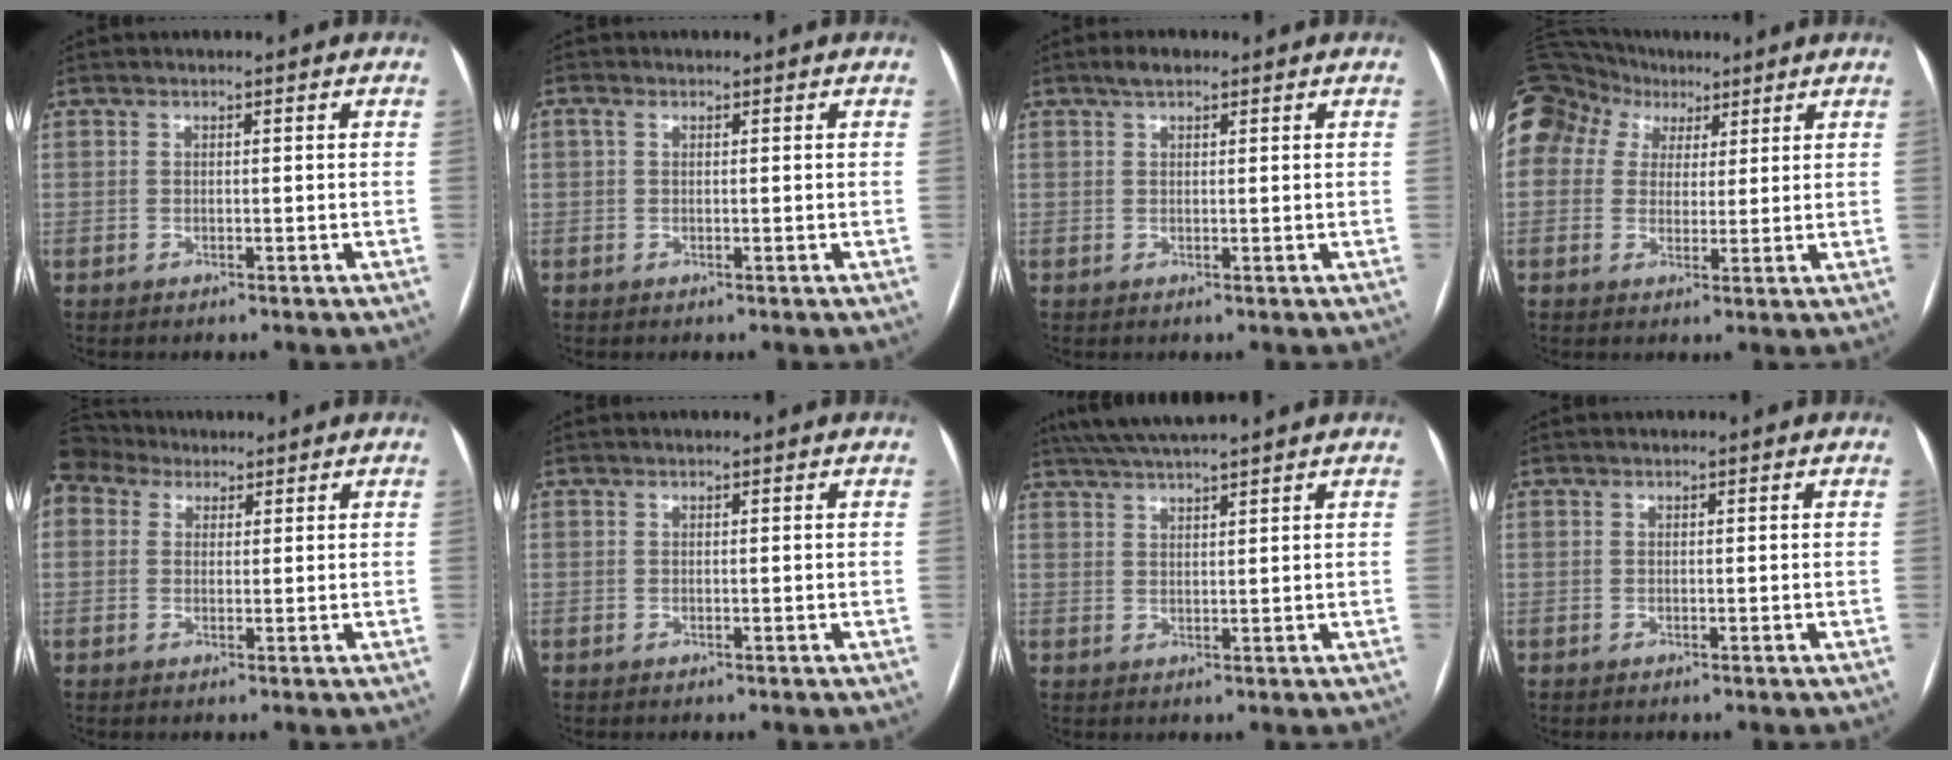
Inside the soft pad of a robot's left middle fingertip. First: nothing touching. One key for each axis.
{"total": 1.1, "fx": 0.4, "fy": 0.7, "fz": 0.8, "tx": -0.024, "ty": 0.015, "tz": 0.008}
{"total": 2.1, "fx": 1.5, "fy": 0.9, "fz": 1.2, "tx": -0.024, "ty": 0.012, "tz": 0.026}
{"total": 23.6, "fx": 11.9, "fy": 18.2, "fz": 9.2, "tx": -0.298, "ty": 0.113, "tz": 0.229}
{"total": 5.8, "fx": 4.4, "fy": 3.6, "fz": 1.5, "tx": -0.047, "ty": 0.040, "tz": 0.094}
{"total": 0.0}
{"total": 8.0, "fx": 6.9, "fy": -0.2, "fz": 3.9, "tx": -0.069, "ty": 0.034, "tz": 0.114}
{"total": 0.0}